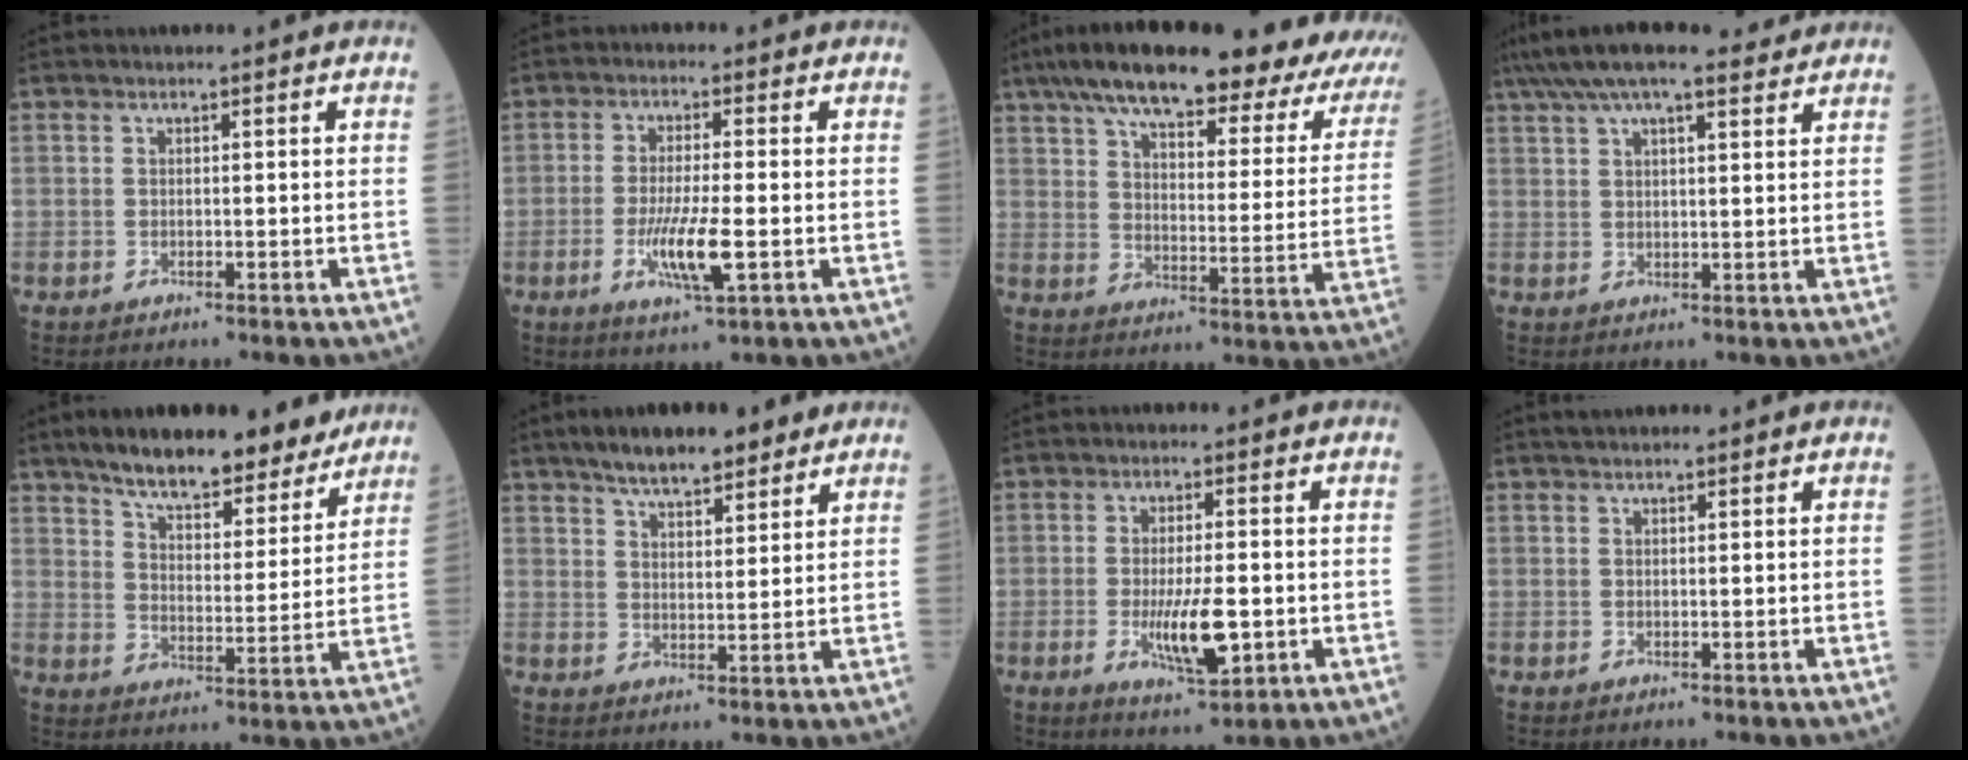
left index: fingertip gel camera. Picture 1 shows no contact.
{"total": 7.0, "force": [-1.9, 0.7, 6.7], "torque": [-0.134, -0.015, -0.033]}
{"total": 31.0, "force": [25.2, 7.5, 16.6], "torque": [-0.247, -0.007, 0.309]}
{"total": 14.0, "force": [11.6, 2.8, 7.3], "torque": [-0.141, 0.051, 0.180]}
{"total": 16.4, "force": [13.8, 4.3, 7.7], "torque": [-0.108, 0.004, 0.207]}
{"total": 10.0, "force": [7.8, 2.8, 5.6], "torque": [-0.085, 0.022, 0.127]}
{"total": 7.4, "force": [-1.5, 1.8, 7.0], "torque": [-0.129, -0.013, -0.022]}
{"total": 2.3, "force": [2.0, 0.5, 0.9], "torque": [-0.014, 0.029, 0.032]}